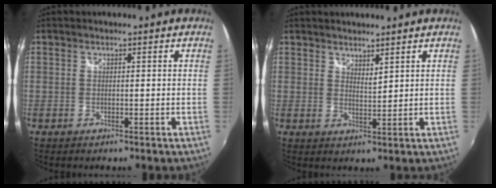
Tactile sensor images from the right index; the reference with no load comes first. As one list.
[{"total": 2.5, "force": [2.2, 0.5, 1.1], "torque": [-0.015, 0.000, 0.037]}]